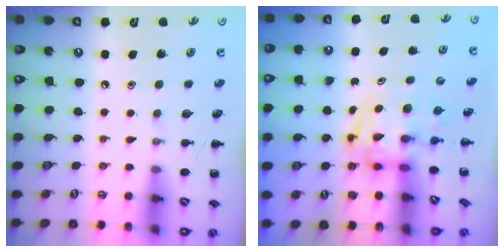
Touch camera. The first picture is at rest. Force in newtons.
{"total": 2.9, "press": 2.9, "slide": 0.5}